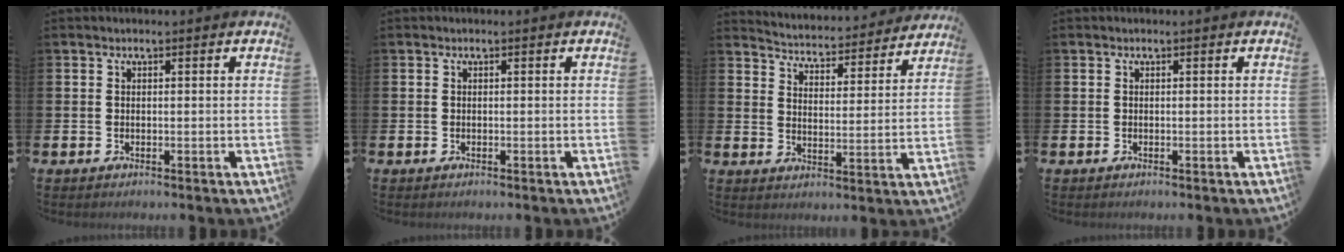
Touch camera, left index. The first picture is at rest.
{"total": 0.0}
{"total": 4.5, "force": [4.5, 0.7, 0.1], "torque": [-0.018, -0.045, 0.070]}
{"total": 0.0}